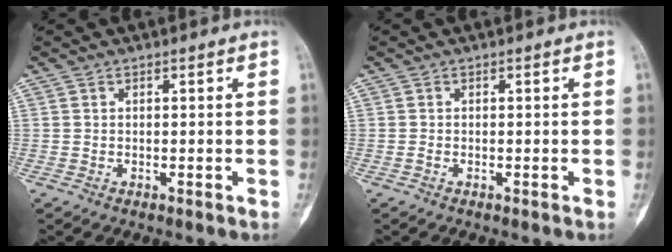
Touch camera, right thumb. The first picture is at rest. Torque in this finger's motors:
{"motor_torque": [0.15, 0.01, 0.10, -0.10, 0.11]}